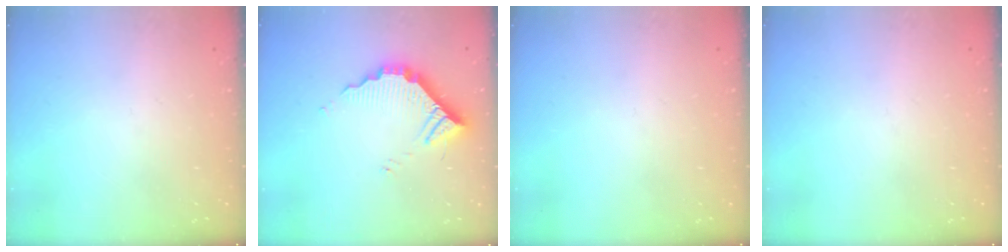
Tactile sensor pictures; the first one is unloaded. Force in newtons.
{"total": 10.0, "press": 10.0, "slide": 0.3}
{"total": 0.0}
{"total": 0.0}